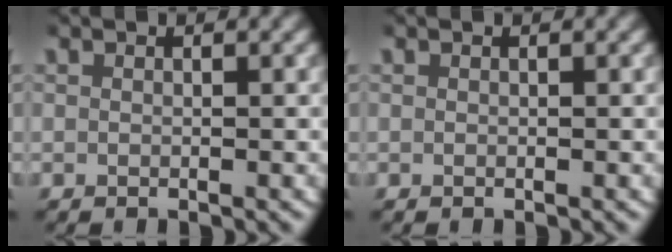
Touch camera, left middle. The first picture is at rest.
{"total": 0.0}